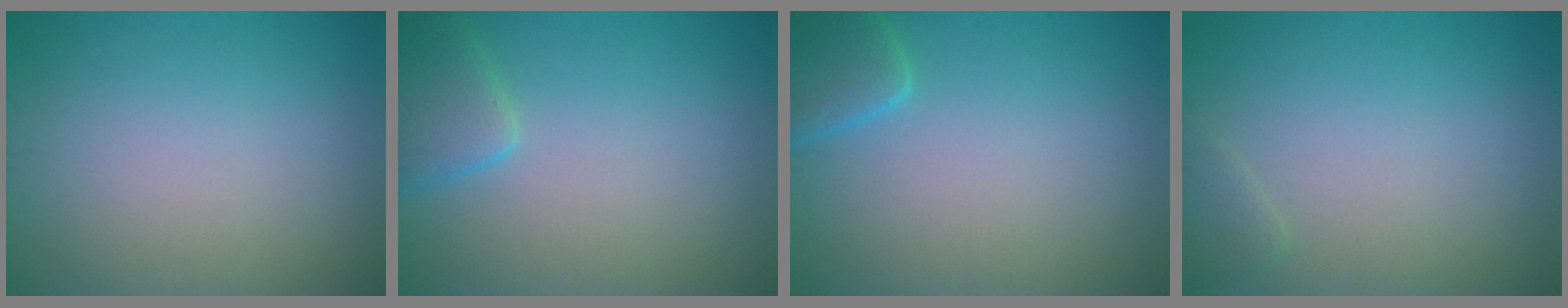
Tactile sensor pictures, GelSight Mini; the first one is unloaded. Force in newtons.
{"total": 2.9, "press": 2.9, "slide": 0.1}
{"total": 3.1, "press": 3.1, "slide": 0.3}
{"total": 0.9, "press": 0.9, "slide": 0.1}